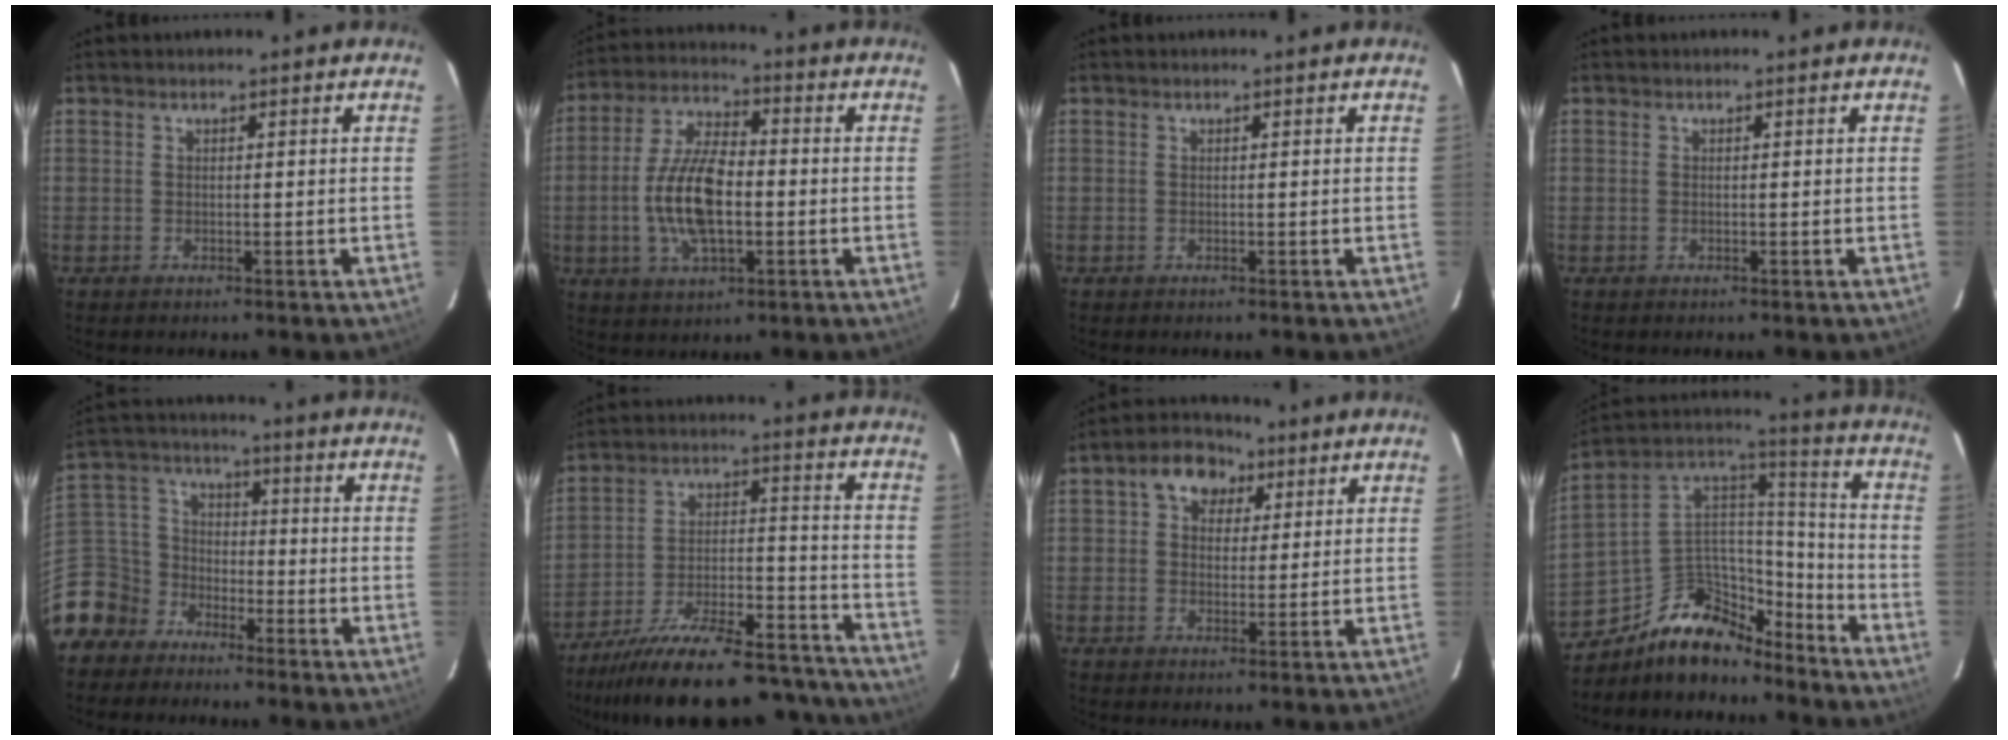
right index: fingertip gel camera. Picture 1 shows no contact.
{"total": 13.2, "force": [-2.2, 5.7, 11.7], "torque": [-0.238, 0.006, -0.041]}
{"total": 0.0}
{"total": 0.0}
{"total": 9.5, "force": [-6.6, 6.8, -0.2], "torque": [-0.028, 0.052, -0.143]}
{"total": 27.8, "force": [-24.1, 7.8, 11.4], "torque": [-0.190, 0.008, -0.325]}
{"total": 7.2, "force": [3.1, 5.4, 3.7], "torque": [-0.063, 0.023, 0.048]}
{"total": 18.4, "force": [-13.1, 10.1, 8.2], "torque": [-0.168, 0.056, -0.210]}